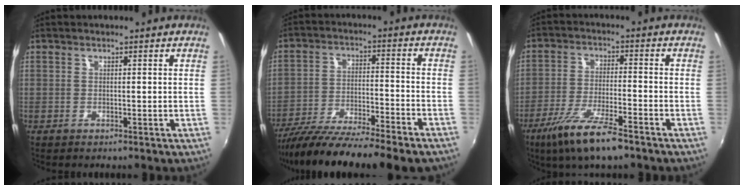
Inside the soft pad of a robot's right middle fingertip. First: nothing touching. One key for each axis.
{"total": 18.7, "fx": -16.1, "fy": 0.9, "fz": 9.6, "tx": -0.184, "ty": -0.050, "tz": -0.262}
{"total": 11.4, "fx": -7.8, "fy": 2.3, "fz": 8.0, "tx": -0.175, "ty": -0.026, "tz": -0.144}